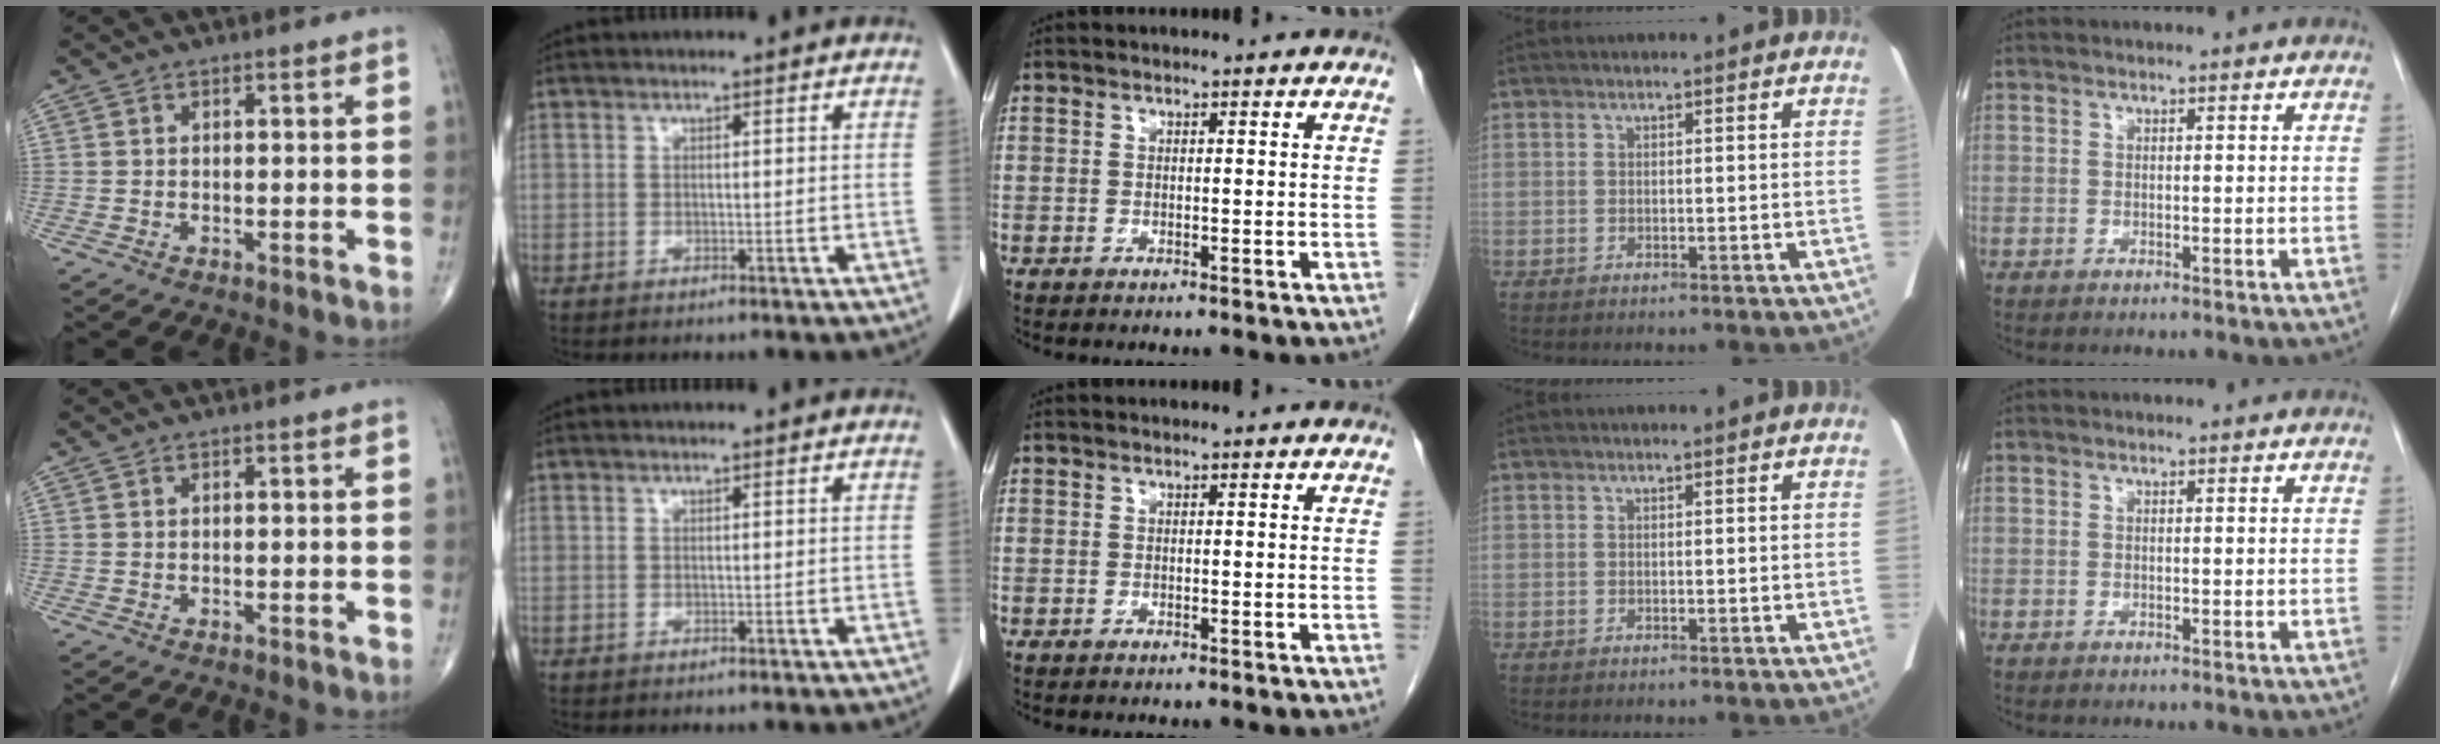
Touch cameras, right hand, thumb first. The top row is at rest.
{}